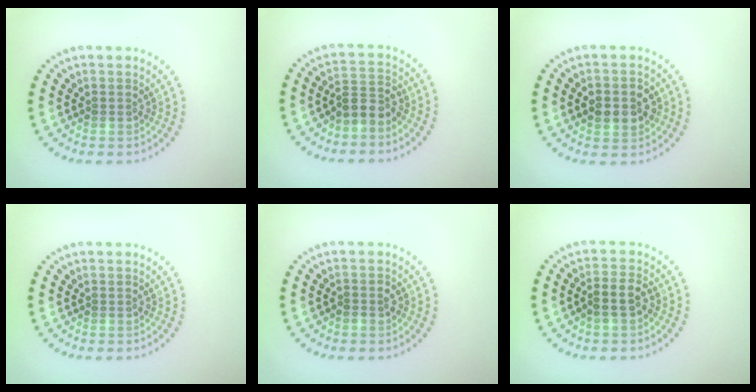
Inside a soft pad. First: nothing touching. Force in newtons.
{"total": 2.5, "press": 2.2, "slide": 1.3}
{"total": 3.6, "press": 3.6, "slide": 0.2}
{"total": 0.0}
{"total": 1.2, "press": 1.1, "slide": 0.4}
{"total": 2.4, "press": 2.2, "slide": 1.0}